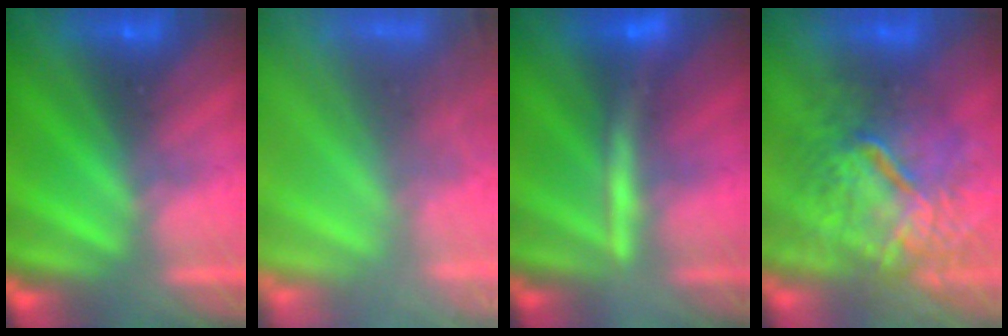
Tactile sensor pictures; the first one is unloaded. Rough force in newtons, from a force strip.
{"total": 7.1}
{"total": 2.8}
{"total": 7.4}